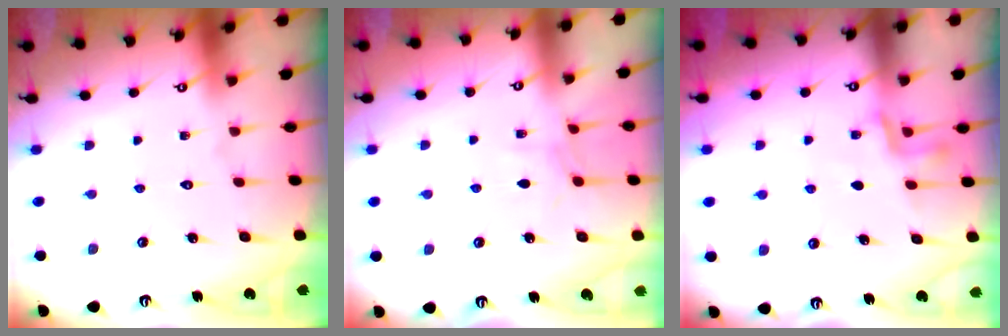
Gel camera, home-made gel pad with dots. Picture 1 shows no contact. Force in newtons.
{"total": 5.1, "press": 5.0, "slide": 0.3}
{"total": 5.3, "press": 5.2, "slide": 1.2}